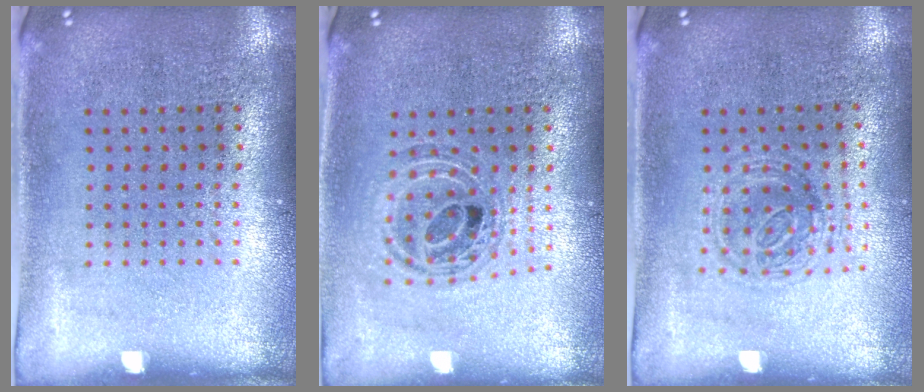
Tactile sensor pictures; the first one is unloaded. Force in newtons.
{"total": 0.8, "press": 0.8, "slide": 0.1}
{"total": 1.1, "press": 1.1, "slide": 0.3}